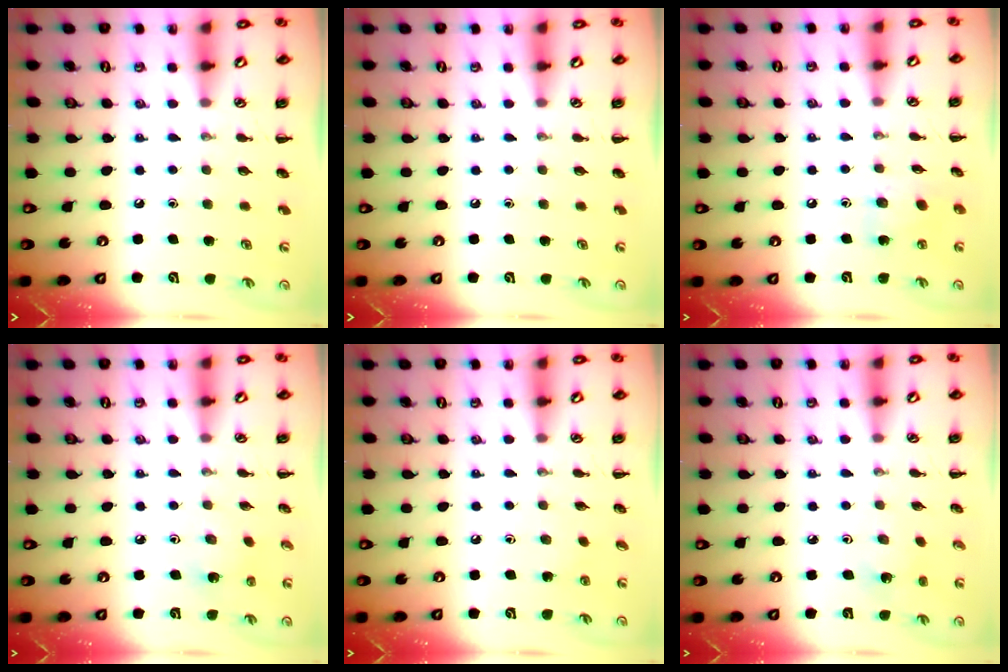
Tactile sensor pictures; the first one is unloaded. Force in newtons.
{"total": 0.0}
{"total": 5.2, "press": 5.2, "slide": 0.7}
{"total": 2.7, "press": 2.5, "slide": 0.9}
{"total": 3.9, "press": 3.7, "slide": 1.0}
{"total": 1.6, "press": 1.5, "slide": 0.5}